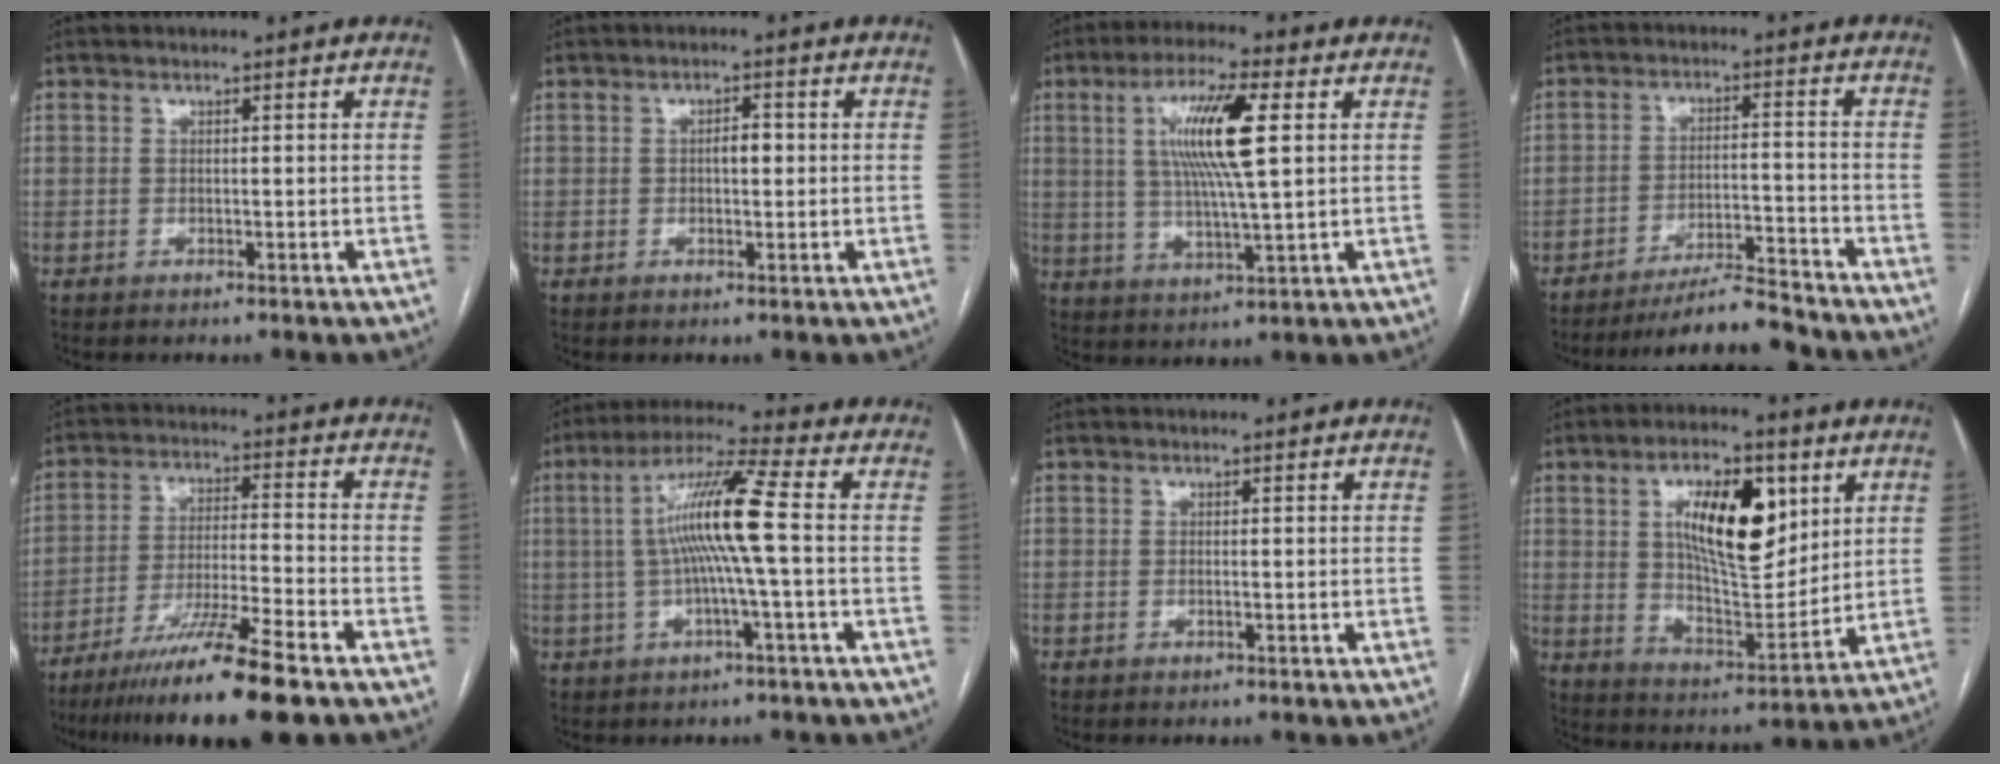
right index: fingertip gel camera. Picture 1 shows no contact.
{"total": 2.2, "force": [0.0, 1.0, 2.0], "torque": [-0.030, 0.007, -0.001]}
{"total": 11.4, "force": [2.7, 0.9, 11.0], "torque": [-0.210, 0.005, 0.048]}
{"total": 7.2, "force": [-7.0, -0.6, 1.8], "torque": [-0.022, -0.003, -0.121]}
{"total": 14.2, "force": [-10.1, -0.7, 10.0], "torque": [-0.182, -0.040, -0.175]}
{"total": 10.8, "force": [0.1, -0.8, 10.8], "torque": [-0.204, 0.018, -0.001]}
{"total": 0.0}
{"total": 15.1, "force": [5.2, 5.7, 13.0], "torque": [-0.221, 0.007, 0.092]}